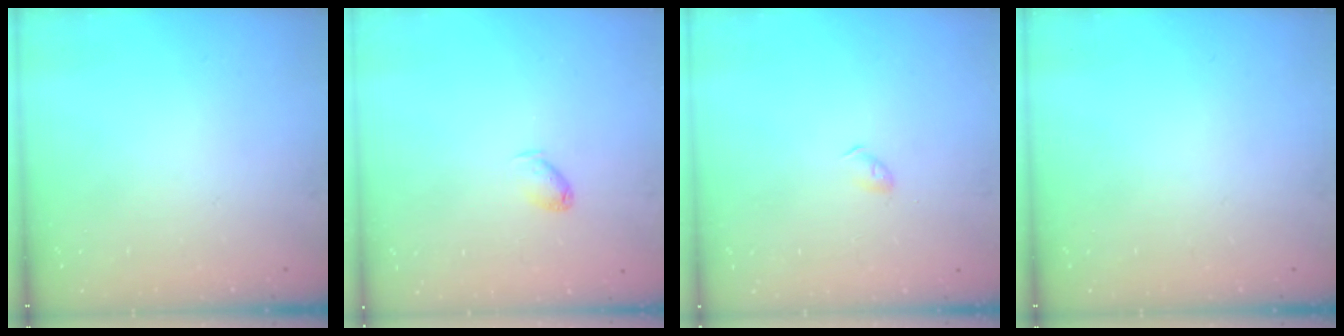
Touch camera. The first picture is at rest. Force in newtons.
{"total": 4.1, "press": 4.0, "slide": 0.7}
{"total": 3.2, "press": 3.2, "slide": 0.6}
{"total": 0.0}